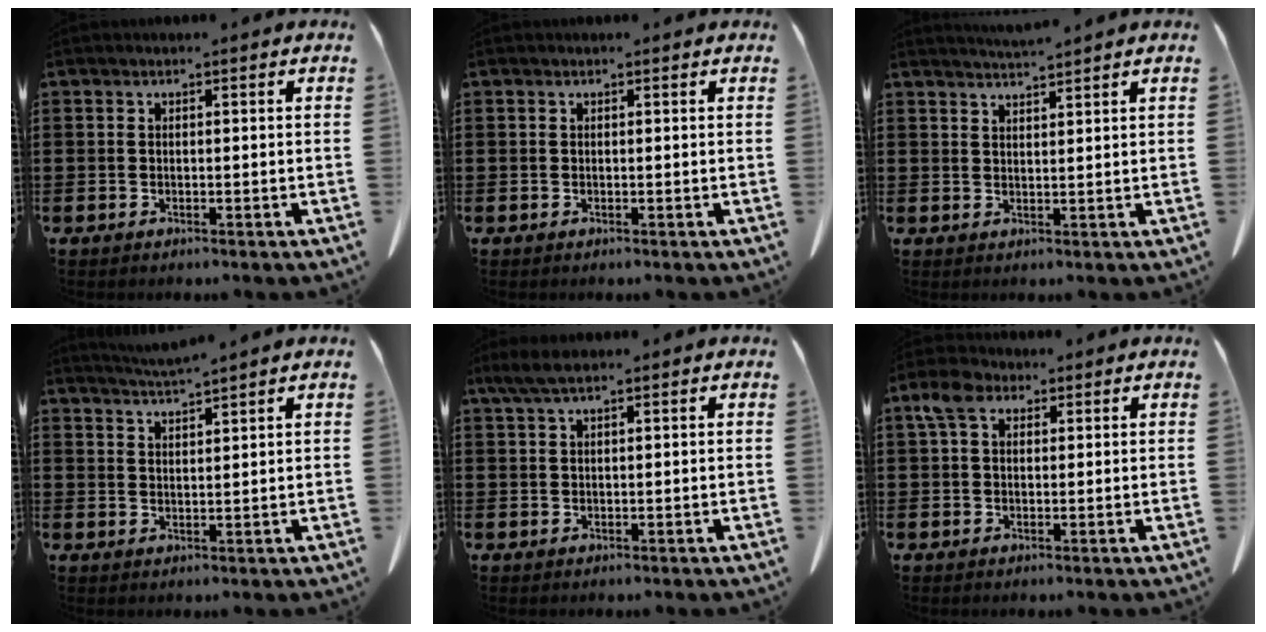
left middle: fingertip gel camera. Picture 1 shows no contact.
{"total": 0.0}
{"total": 2.5, "force": [2.5, -0.3, 0.4], "torque": [-0.015, -0.005, 0.046]}
{"total": 3.2, "force": [3.0, -0.5, 1.1], "torque": [-0.029, -0.009, 0.053]}
{"total": 2.9, "force": [1.8, 0.6, 2.2], "torque": [-0.046, 0.003, 0.033]}
{"total": 4.4, "force": [2.0, 2.7, 2.8], "torque": [-0.065, 0.012, 0.035]}